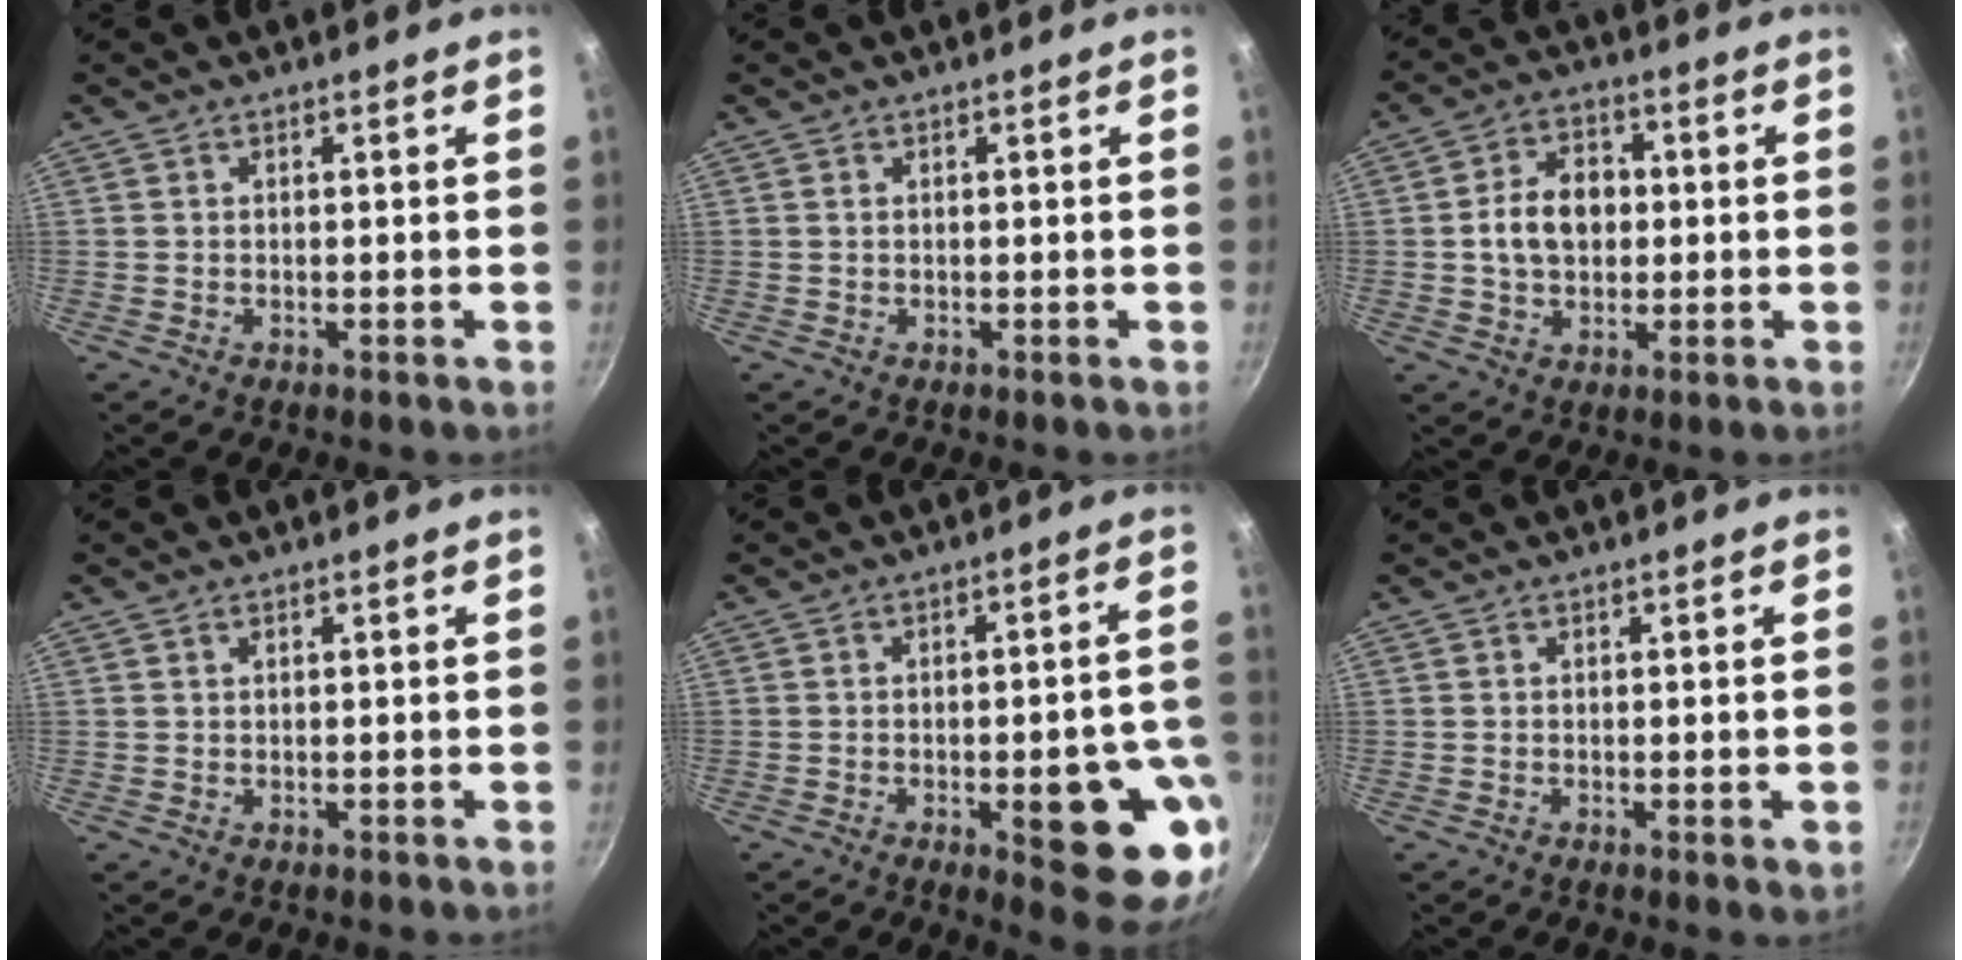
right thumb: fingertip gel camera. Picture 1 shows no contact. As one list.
[{"total": 0.0}, {"total": 9.1, "force": [0.3, 6.7, 6.1], "torque": [-0.081, 0.014, -0.001]}, {"total": 0.6, "force": [0.4, 0.3, 0.3], "torque": [-0.003, 0.001, 0.008]}, {"total": 15.7, "force": [-4.8, 5.3, 14.0], "torque": [-0.128, 0.018, -0.057]}, {"total": 1.1, "force": [-0.2, 0.2, 1.1], "torque": [-0.016, -0.004, -0.004]}]